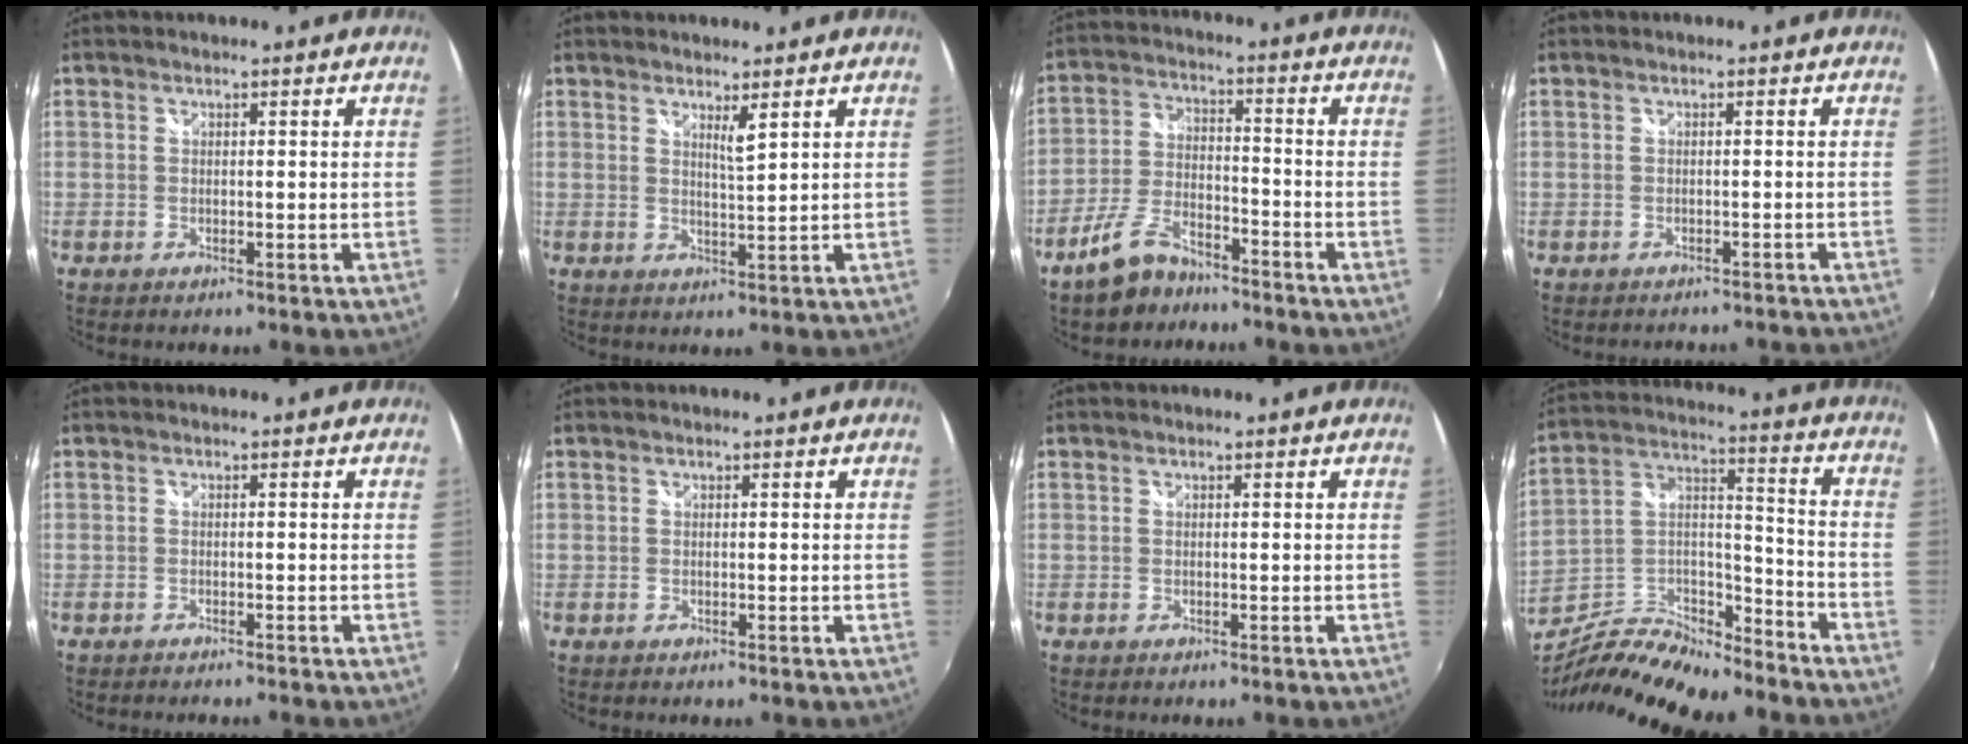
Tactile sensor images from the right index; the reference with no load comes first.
{"total": 2.6, "force": [1.6, -0.2, 2.0], "torque": [-0.035, -0.005, 0.024]}
{"total": 8.9, "force": [-6.9, 3.8, 4.2], "torque": [-0.098, 0.006, -0.123]}
{"total": 5.2, "force": [-4.8, 1.6, 1.3], "torque": [-0.027, -0.011, -0.056]}
{"total": 1.8, "force": [-1.7, 0.3, 0.5], "torque": [-0.020, -0.013, -0.030]}
{"total": 0.0}
{"total": 0.0}
{"total": 17.2, "force": [-14.2, 4.3, 8.6], "torque": [-0.176, 0.003, -0.250]}